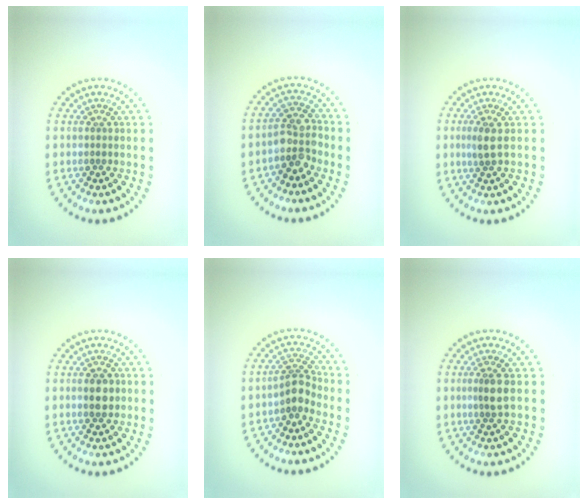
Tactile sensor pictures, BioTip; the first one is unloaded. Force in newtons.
{"total": 3.1, "press": 2.7, "slide": 1.5}
{"total": 1.8, "press": 1.5, "slide": 0.9}
{"total": 2.6, "press": 2.6, "slide": 0.1}
{"total": 2.5, "press": 2.0, "slide": 1.6}
{"total": 1.5, "press": 1.2, "slide": 0.9}